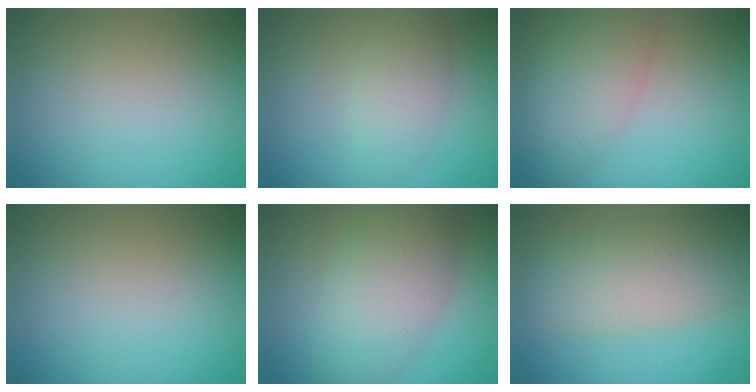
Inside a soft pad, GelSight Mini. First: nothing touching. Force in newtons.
{"total": 2.7, "press": 2.7, "slide": 0.1}
{"total": 5.3, "press": 5.2, "slide": 0.4}
{"total": 0.0}
{"total": 5.3, "press": 5.3, "slide": 0.3}
{"total": 6.9, "press": 6.9, "slide": 0.5}